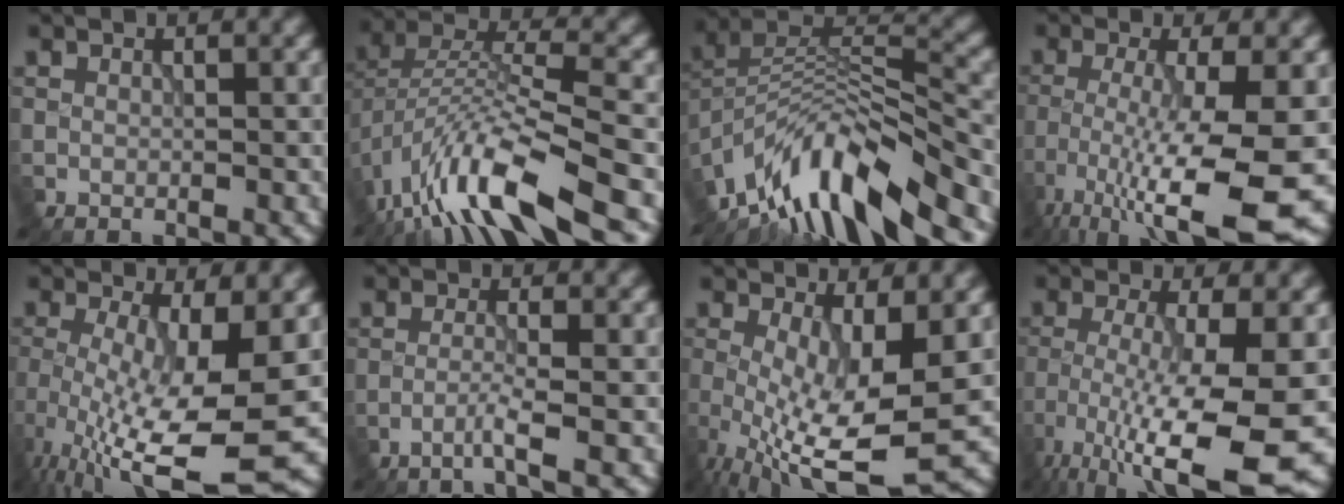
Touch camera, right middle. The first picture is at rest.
{"total": 12.1, "force": [-8.0, 3.0, 8.6], "torque": [-0.163, 0.010, -0.150]}
{"total": 11.5, "force": [-8.0, 3.8, 7.3], "torque": [-0.128, 0.020, -0.146]}
{"total": 9.1, "force": [-4.4, 1.5, 7.9], "torque": [-0.144, -0.013, -0.083]}
{"total": 11.0, "force": [-3.3, 2.5, 10.2], "torque": [-0.192, -0.025, -0.048]}
{"total": 1.9, "force": [-1.2, -0.4, 1.5], "torque": [-0.023, 0.011, -0.036]}
{"total": 8.5, "force": [-1.6, 2.3, 8.0], "torque": [-0.161, -0.019, -0.025]}
{"total": 10.2, "force": [-4.9, 1.9, 8.7], "torque": [-0.166, -0.019, -0.084]}